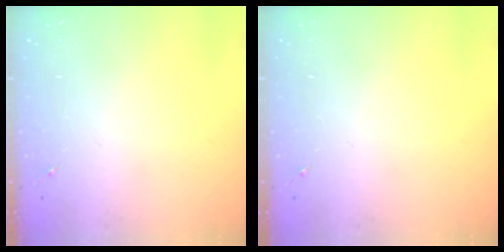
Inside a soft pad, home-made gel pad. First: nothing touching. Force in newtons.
{"total": 0.0}